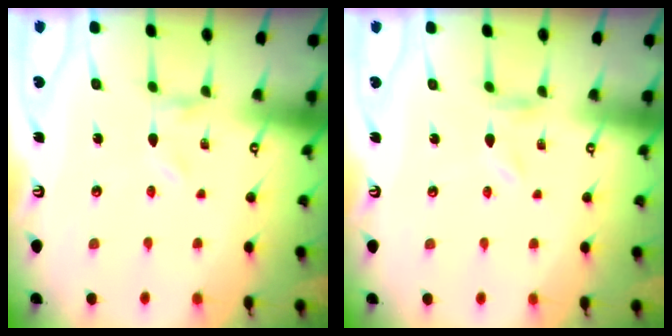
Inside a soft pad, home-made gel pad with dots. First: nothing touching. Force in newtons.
{"total": 0.0}